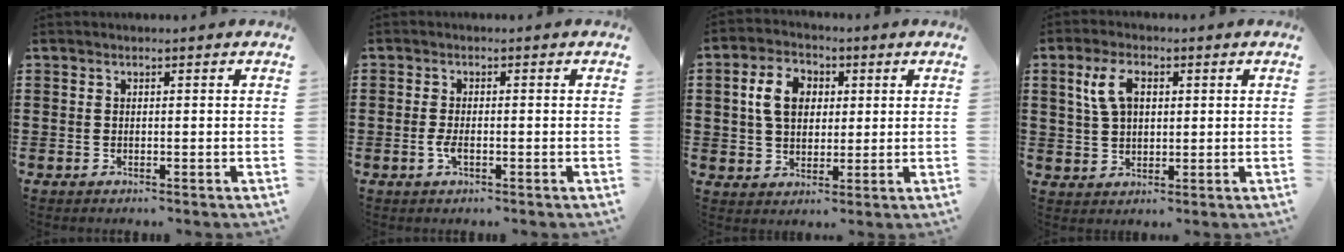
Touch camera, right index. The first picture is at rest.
{"total": 2.1, "force": [-0.7, 0.7, 1.9], "torque": [-0.049, -0.005, -0.017]}
{"total": 7.2, "force": [1.5, 5.2, 4.8], "torque": [-0.100, 0.011, 0.020]}
{"total": 5.7, "force": [1.8, 3.2, 4.4], "torque": [-0.097, 0.014, 0.031]}